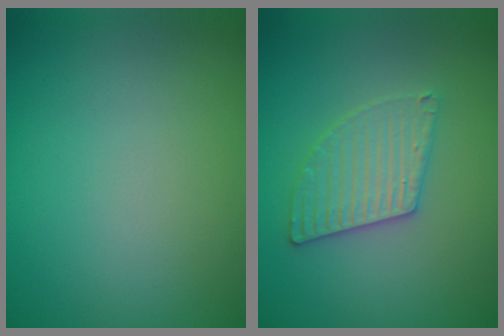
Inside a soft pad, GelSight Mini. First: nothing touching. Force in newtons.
{"total": 3.0, "press": 3.0, "slide": 0.2}